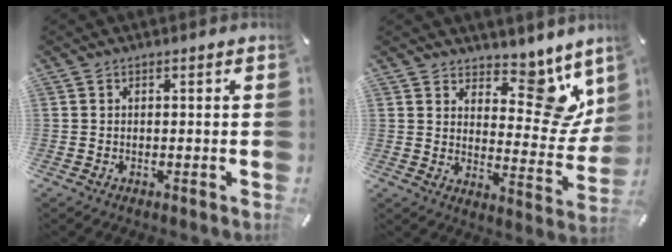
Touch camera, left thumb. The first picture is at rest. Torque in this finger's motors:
{"motor_torque": [0.74, -0.09, 0.28, -0.05, 0.05]}